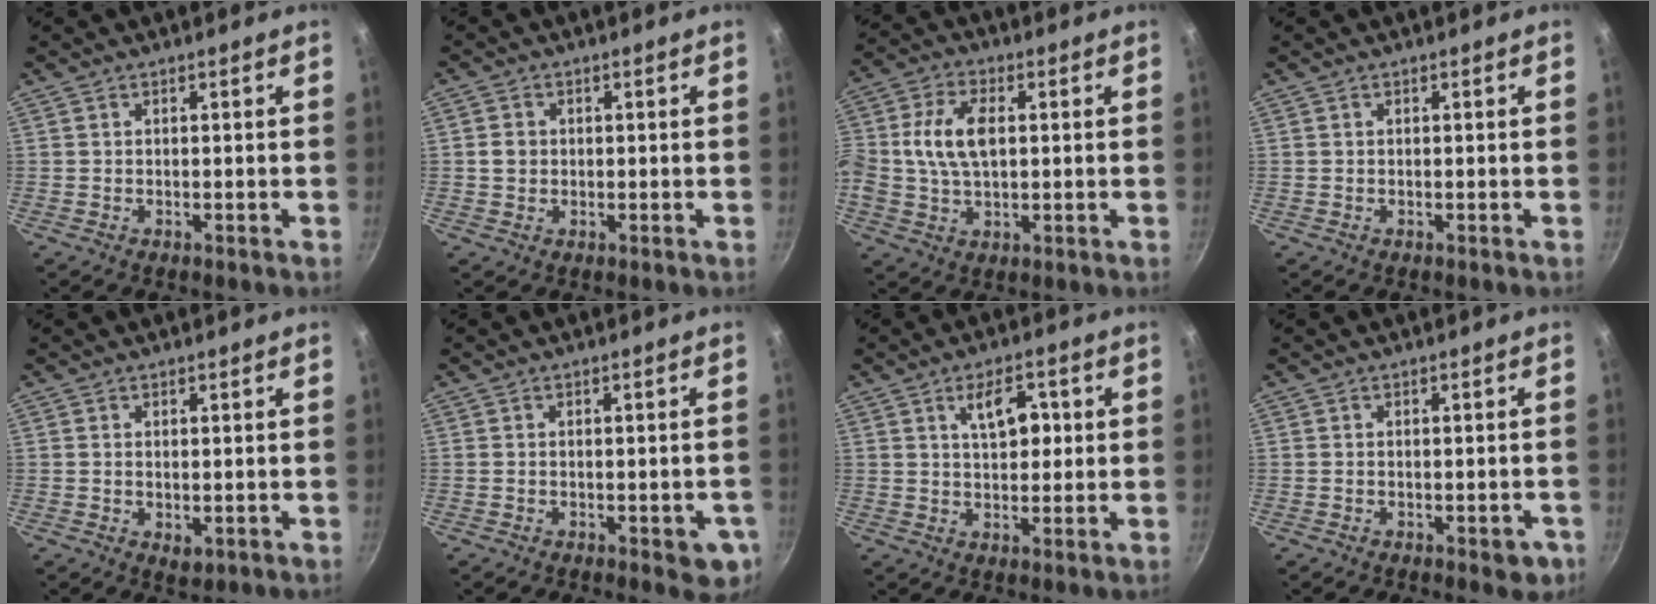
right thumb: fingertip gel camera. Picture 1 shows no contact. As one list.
[{"total": 2.7, "force": [0.1, 2.4, 1.3], "torque": [-0.014, 0.006, 0.000]}, {"total": 10.5, "force": [1.1, 6.5, 8.2], "torque": [-0.155, 0.019, 0.012]}, {"total": 0.0}, {"total": 2.6, "force": [-0.3, 1.5, 2.0], "torque": [-0.031, -0.009, -0.002]}, {"total": 7.0, "force": [-2.5, 2.4, 6.0], "torque": [-0.056, 0.004, -0.029]}, {"total": 7.2, "force": [1.9, 3.9, 5.7], "torque": [-0.069, -0.002, 0.027]}, {"total": 3.9, "force": [-1.8, 1.9, 3.0], "torque": [-0.027, 0.009, -0.016]}]